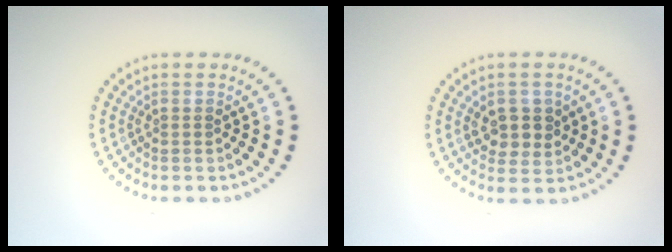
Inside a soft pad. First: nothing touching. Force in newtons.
{"total": 2.8, "press": 2.7, "slide": 0.8}